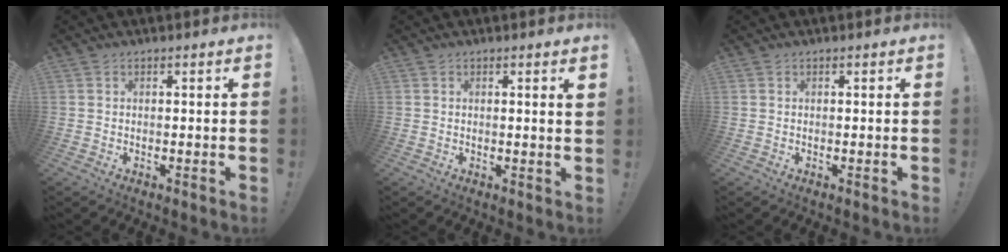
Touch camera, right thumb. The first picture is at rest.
{"total": 1.8, "force": [0.9, -0.2, 1.6], "torque": [-0.024, -0.004, 0.012]}
{"total": 0.0}